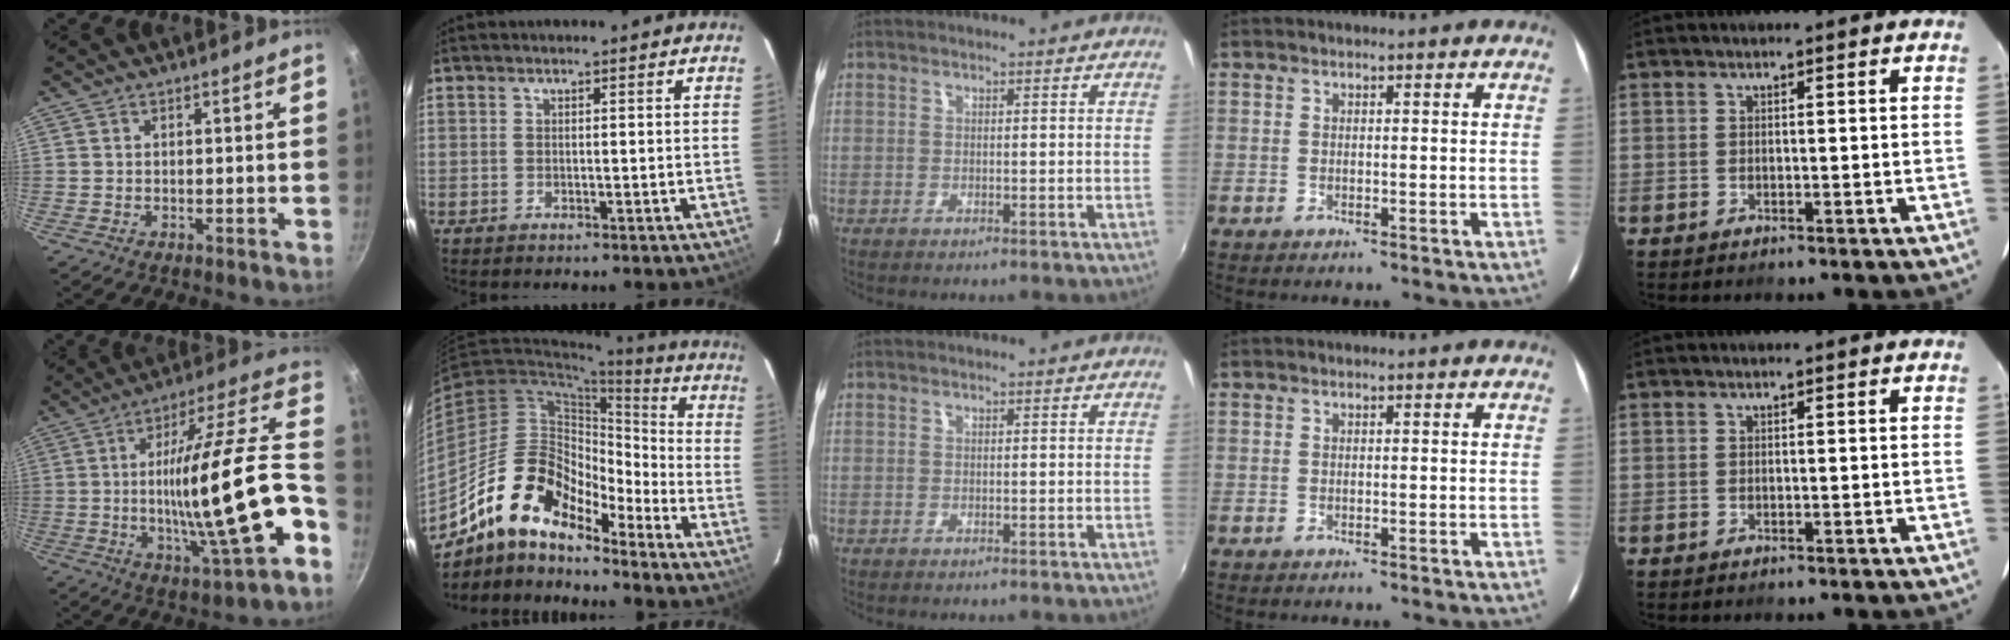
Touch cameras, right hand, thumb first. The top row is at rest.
{"thumb": {"total": 23.7, "force": [-5.2, 4.3, 22.7], "torque": [-0.326, 0.036, -0.084]}, "index": {"total": 16.1, "force": [-12.4, 5.8, 8.5], "torque": [-0.152, 0.004, -0.237]}}